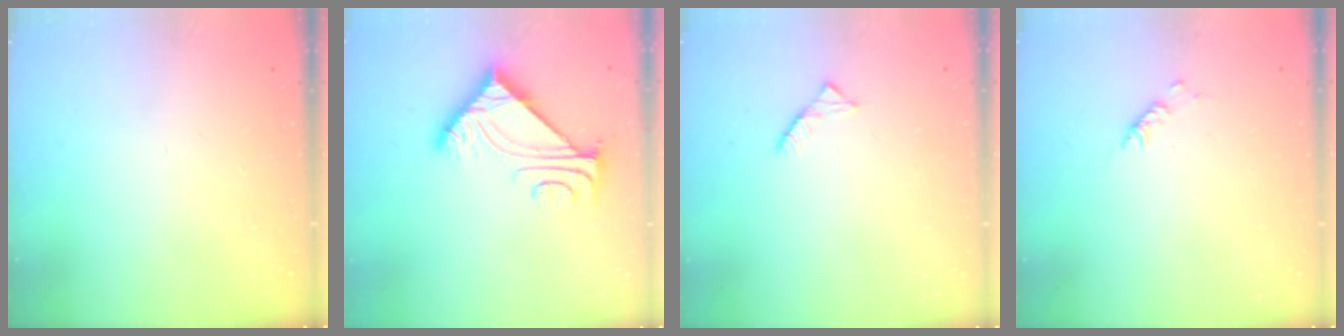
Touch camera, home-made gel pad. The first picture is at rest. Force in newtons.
{"total": 8.8, "press": 8.7, "slide": 0.9}
{"total": 2.6, "press": 2.6, "slide": 0.4}
{"total": 2.9, "press": 2.9, "slide": 0.6}